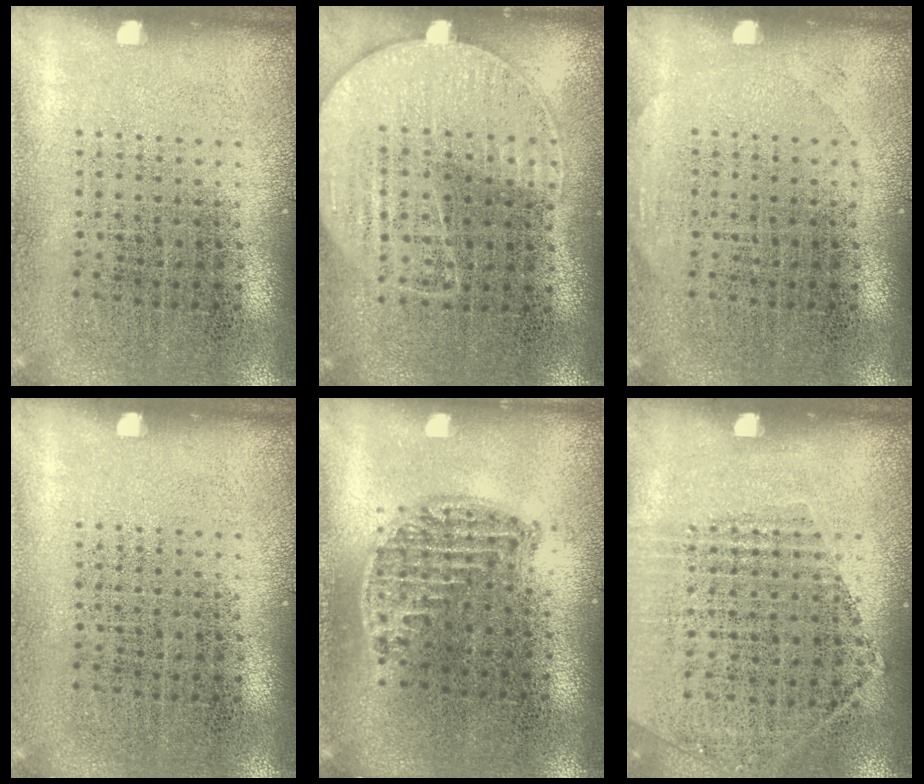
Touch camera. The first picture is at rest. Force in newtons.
{"total": 1.2, "press": 1.0, "slide": 0.6}
{"total": 0.7, "press": 0.6, "slide": 0.1}
{"total": 0.0}
{"total": 1.2, "press": 1.1, "slide": 0.5}
{"total": 1.0, "press": 0.9, "slide": 0.5}